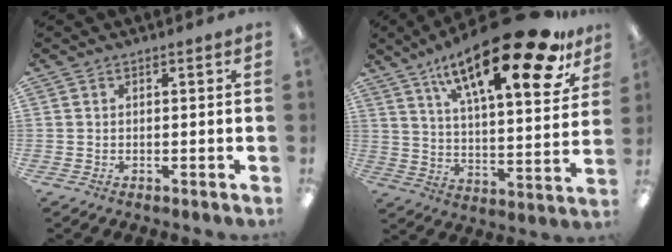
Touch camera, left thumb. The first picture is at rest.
{"total": 26.3, "force": [16.9, 7.7, 18.6], "torque": [-0.283, -0.101, 0.269]}